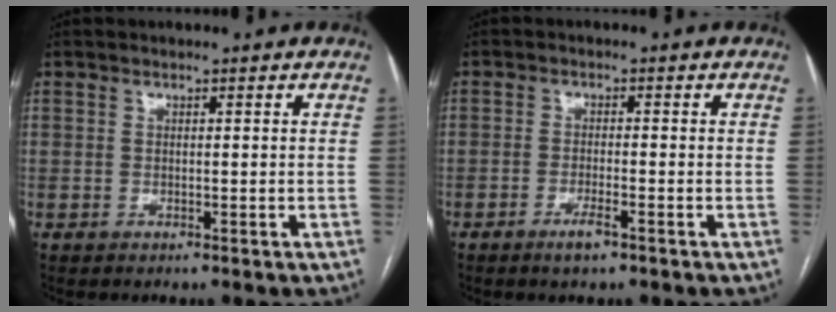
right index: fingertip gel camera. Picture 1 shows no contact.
{"total": 2.8, "force": [-1.8, 0.3, 2.1], "torque": [-0.040, -0.002, -0.032]}